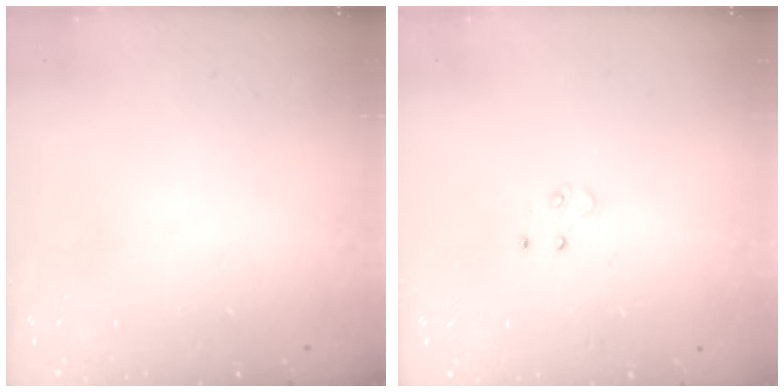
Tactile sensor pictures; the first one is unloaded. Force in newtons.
{"total": 3.5, "press": 3.5, "slide": 0.3}